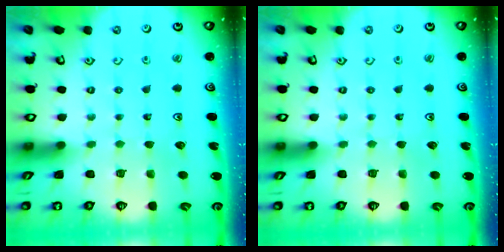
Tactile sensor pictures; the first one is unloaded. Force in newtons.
{"total": 0.0}